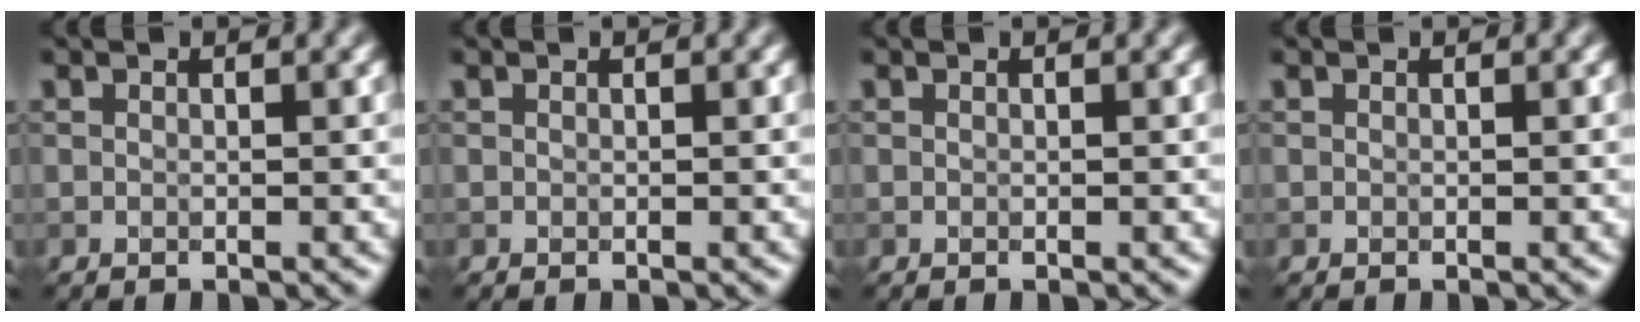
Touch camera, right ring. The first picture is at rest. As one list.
[{"total": 0.0}, {"total": 0.0}, {"total": 0.0}]